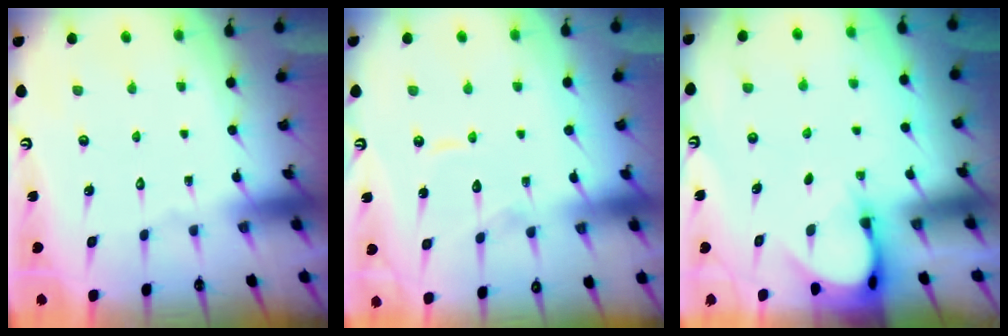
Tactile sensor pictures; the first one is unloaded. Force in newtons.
{"total": 6.7, "press": 6.7, "slide": 0.6}
{"total": 4.0, "press": 3.9, "slide": 0.3}